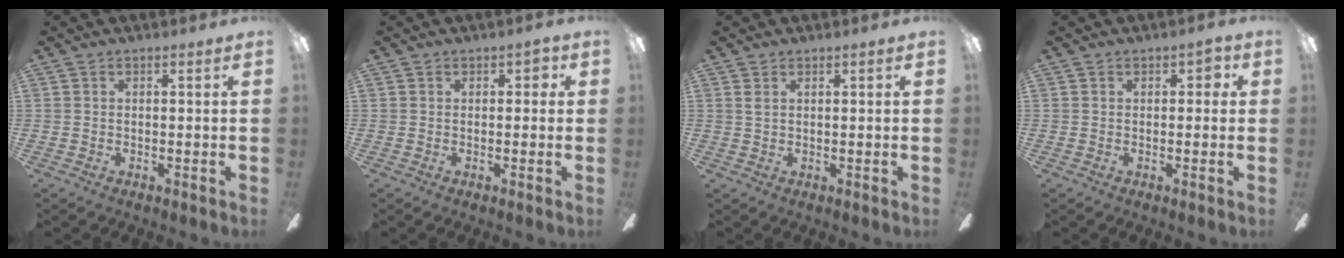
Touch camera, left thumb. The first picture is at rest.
{"total": 1.7, "force": [0.5, 1.3, 1.0], "torque": [-0.012, 0.004, 0.006]}
{"total": 1.0, "force": [0.5, 0.4, 0.7], "torque": [-0.016, 0.002, 0.009]}
{"total": 2.2, "force": [0.5, 1.5, 1.5], "torque": [-0.022, 0.006, 0.006]}